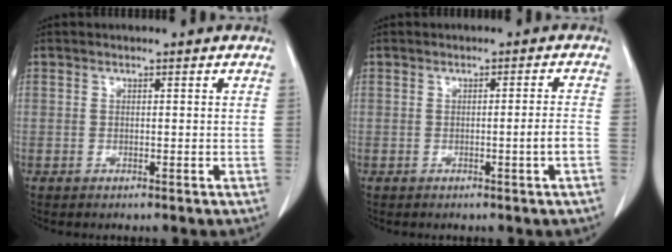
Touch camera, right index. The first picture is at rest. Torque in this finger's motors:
{"motor_torque": [0.44, -0.38, 0.14, 0.04]}